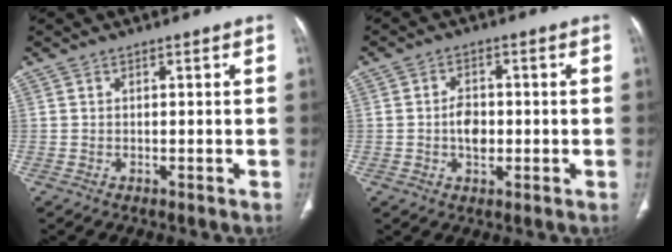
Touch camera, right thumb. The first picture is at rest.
{"total": 4.5, "force": [-0.5, 3.0, 3.4], "torque": [-0.049, 0.007, -0.011]}